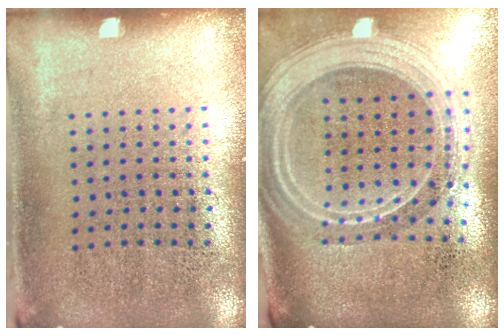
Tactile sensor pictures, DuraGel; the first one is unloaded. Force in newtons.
{"total": 2.7, "press": 2.2, "slide": 1.5}